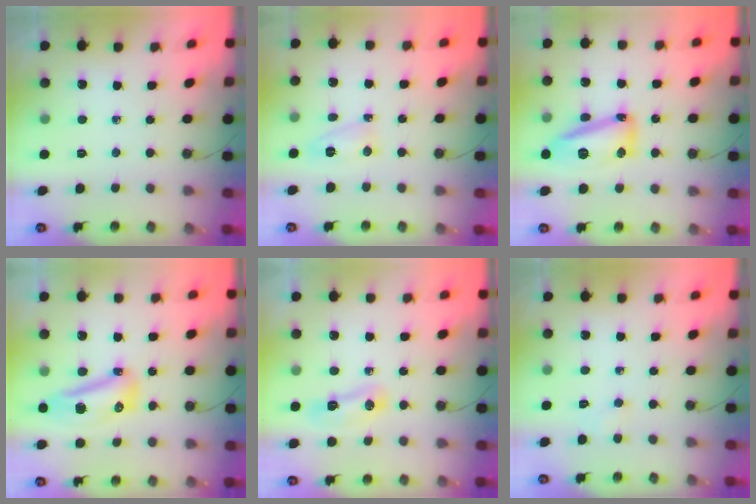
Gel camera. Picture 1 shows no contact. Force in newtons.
{"total": 3.7, "press": 3.3, "slide": 1.7}
{"total": 14.8, "press": 14.8, "slide": 0.9}
{"total": 13.1, "press": 13.1, "slide": 1.0}
{"total": 23.1, "press": 9.5, "slide": 21.1}
{"total": 14.4, "press": 3.2, "slide": 14.0}